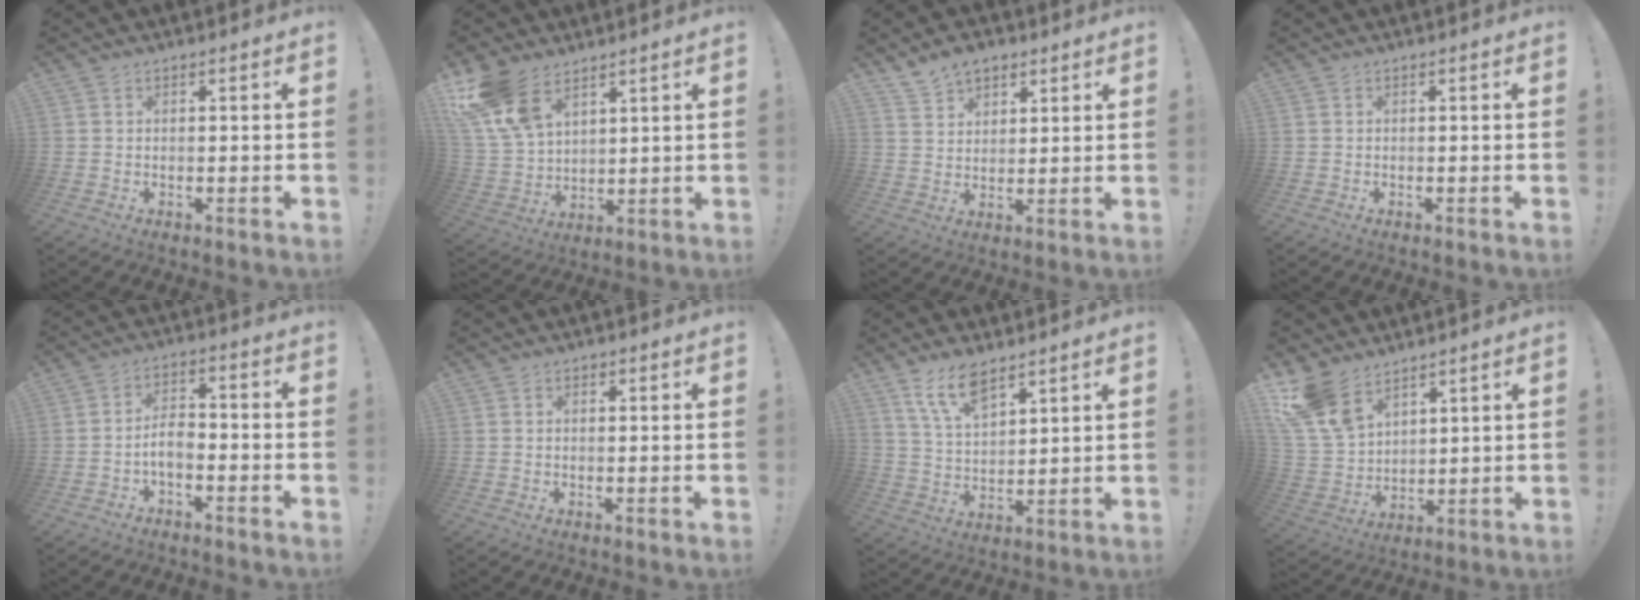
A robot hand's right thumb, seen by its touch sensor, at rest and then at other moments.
{"total": 14.1, "force": [9.1, 7.9, 7.3], "torque": [-0.160, -0.045, 0.178]}
{"total": 7.7, "force": [5.5, 4.8, 2.4], "torque": [-0.037, -0.029, 0.105]}
{"total": 0.0}
{"total": 5.3, "force": [-2.6, 2.6, 3.9], "torque": [-0.080, 0.002, -0.048]}
{"total": 0.6, "force": [0.2, 0.4, 0.3], "torque": [-0.002, 0.000, 0.003]}
{"total": 10.0, "force": [7.4, 4.0, 5.4], "torque": [-0.104, -0.038, 0.141]}
{"total": 13.7, "force": [9.6, 7.8, 5.9], "torque": [-0.136, -0.053, 0.190]}